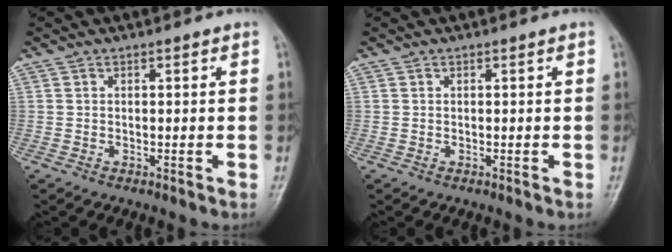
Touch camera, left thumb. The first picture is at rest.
{"total": 0.0}